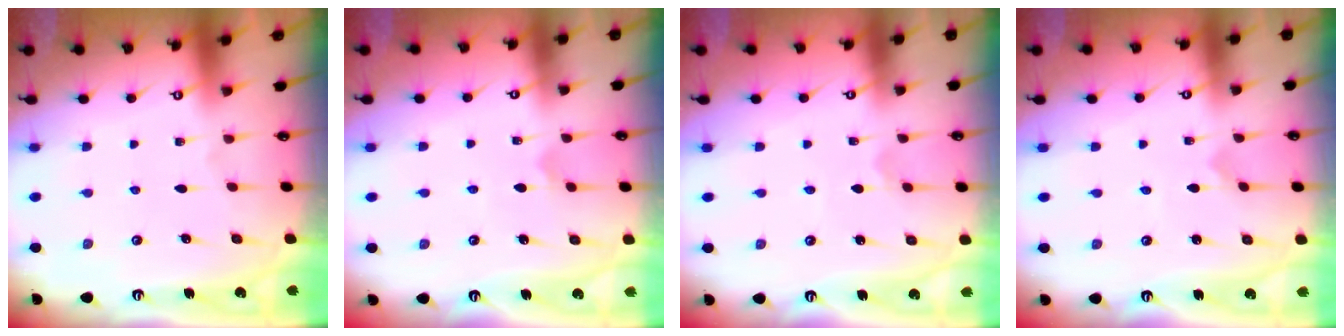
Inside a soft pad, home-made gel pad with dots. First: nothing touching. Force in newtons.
{"total": 3.8, "press": 3.8, "slide": 0.5}
{"total": 1.4, "press": 1.4, "slide": 0.1}
{"total": 0.0}